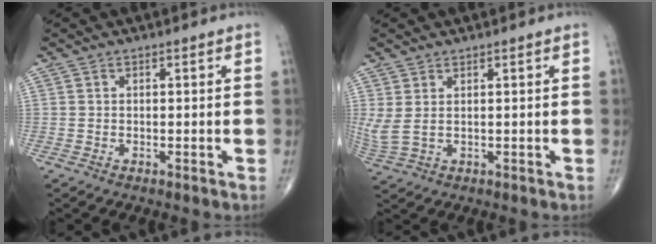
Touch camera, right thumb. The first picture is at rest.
{"total": 3.9, "force": [0.9, 1.6, 3.5], "torque": [-0.101, 0.003, 0.029]}